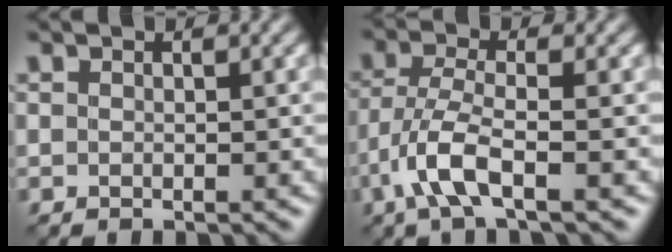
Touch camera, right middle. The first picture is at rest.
{"total": 4.6, "force": [-2.2, 1.3, 3.8], "torque": [-0.087, 0.001, -0.052]}